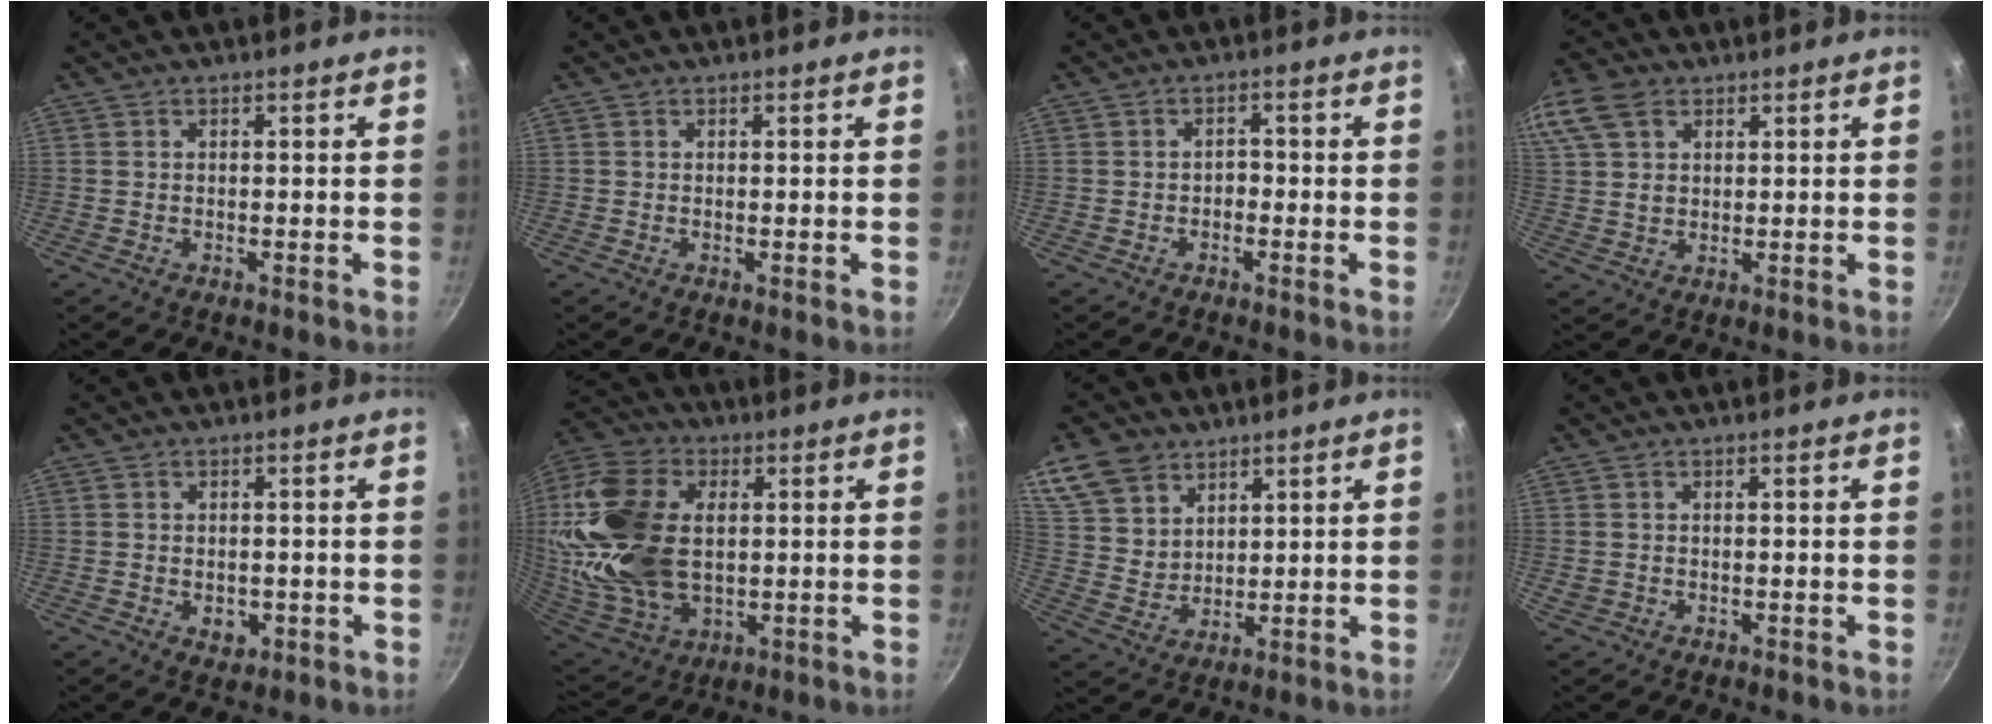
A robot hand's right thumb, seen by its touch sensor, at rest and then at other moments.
{"total": 0.0}
{"total": 1.8, "force": [-0.8, 1.2, 1.0], "torque": [-0.004, 0.014, -0.014]}
{"total": 13.3, "force": [6.2, 9.2, 7.3], "torque": [-0.163, 0.021, 0.122]}
{"total": 3.5, "force": [-0.8, 2.6, 2.2], "torque": [-0.025, 0.002, -0.006]}
{"total": 25.8, "force": [2.7, 16.4, 19.7], "torque": [-0.404, -0.005, 0.055]}
{"total": 10.7, "force": [6.4, 7.4, 4.2], "torque": [-0.057, -0.021, 0.132]}
{"total": 1.4, "force": [-0.2, 1.2, 0.6], "torque": [-0.008, 0.001, -0.004]}